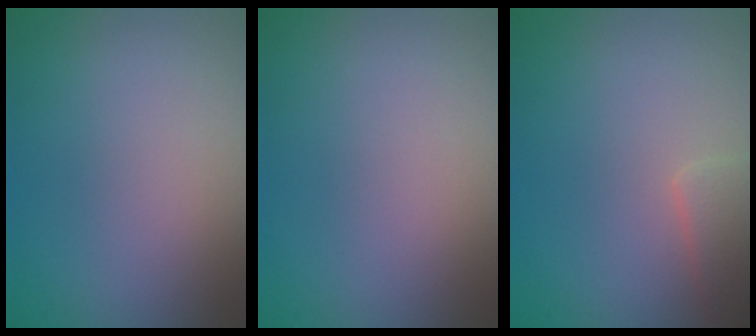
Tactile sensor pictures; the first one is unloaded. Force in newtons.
{"total": 0.0}
{"total": 2.4, "press": 2.4, "slide": 0.1}